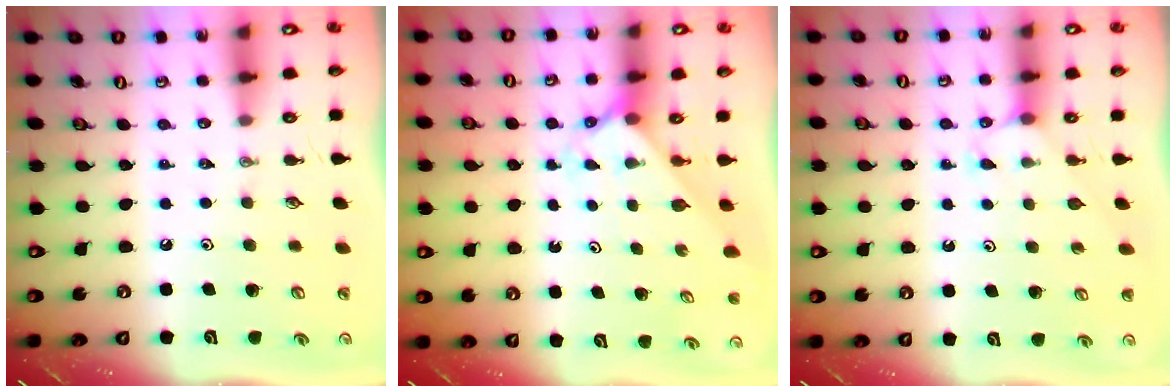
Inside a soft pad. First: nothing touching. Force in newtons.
{"total": 2.3, "press": 2.3, "slide": 0.2}
{"total": 6.4, "press": 6.4, "slide": 0.5}